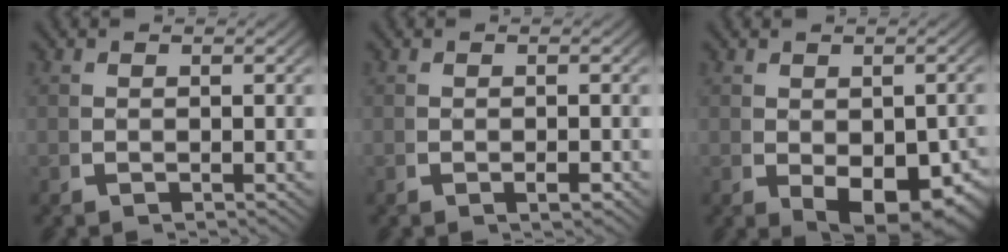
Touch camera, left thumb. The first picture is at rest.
{"total": 0.9, "force": [-0.3, 0.4, 0.7], "torque": [-0.012, 0.004, -0.010]}
{"total": 6.3, "force": [-1.7, 3.6, 4.9], "torque": [-0.080, -0.040, 0.002]}